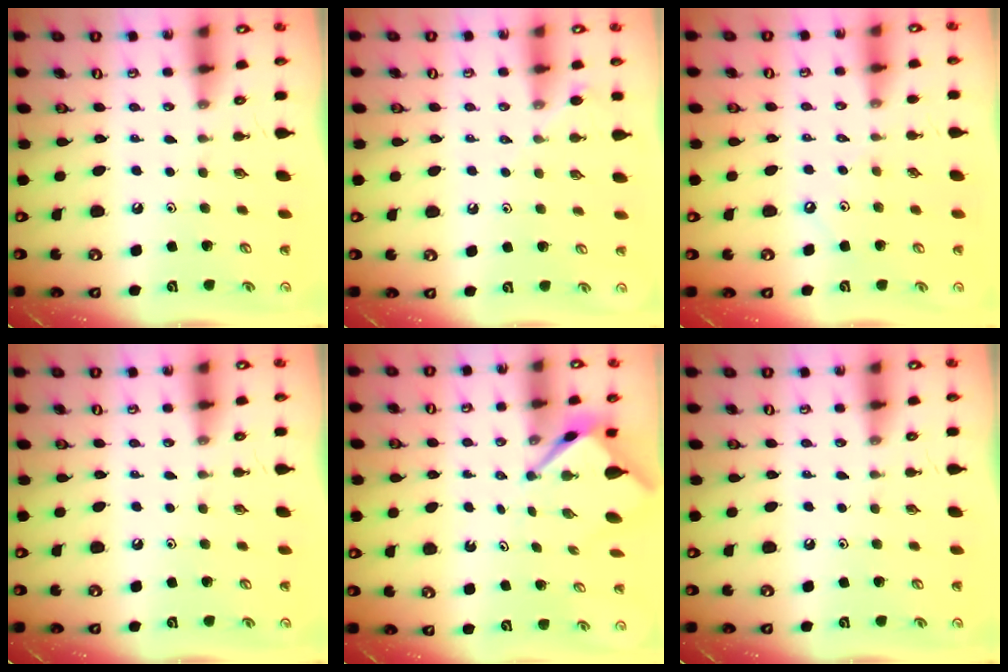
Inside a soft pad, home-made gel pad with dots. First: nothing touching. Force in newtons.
{"total": 3.6, "press": 3.6, "slide": 0.7}
{"total": 3.0, "press": 3.0, "slide": 0.5}
{"total": 0.0}
{"total": 3.1, "press": 3.1, "slide": 0.2}
{"total": 0.0}